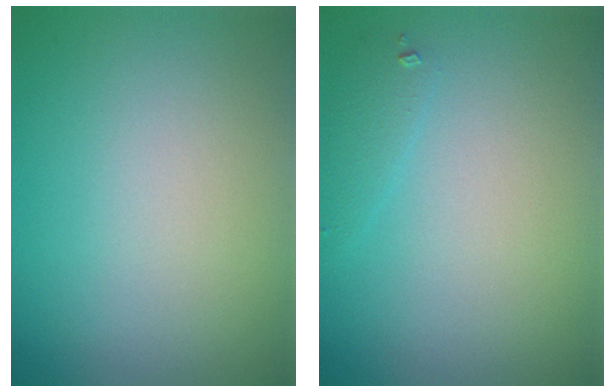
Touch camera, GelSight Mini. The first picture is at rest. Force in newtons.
{"total": 1.1, "press": 1.1, "slide": 0.1}